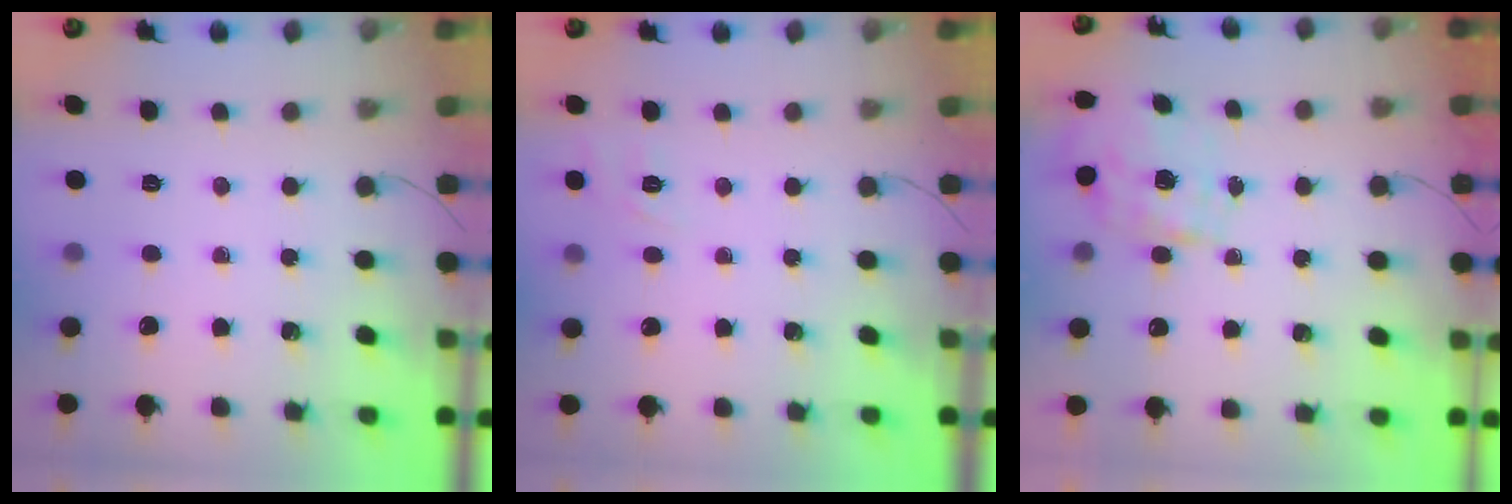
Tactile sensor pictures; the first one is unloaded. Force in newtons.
{"total": 2.3, "press": 1.3, "slide": 1.9}
{"total": 1.6, "press": 1.5, "slide": 0.6}